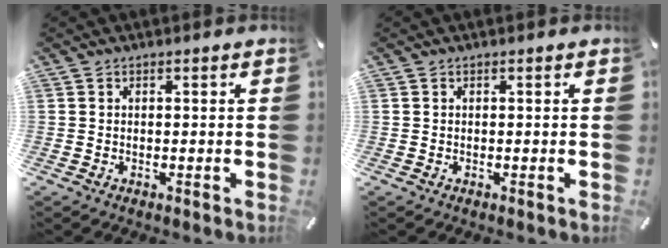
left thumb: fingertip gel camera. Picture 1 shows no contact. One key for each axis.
{"total": 0.0}